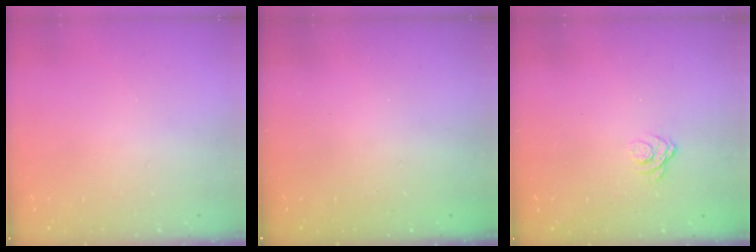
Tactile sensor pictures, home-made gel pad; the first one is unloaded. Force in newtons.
{"total": 2.3, "press": 2.2, "slide": 0.7}
{"total": 5.1, "press": 4.9, "slide": 1.3}